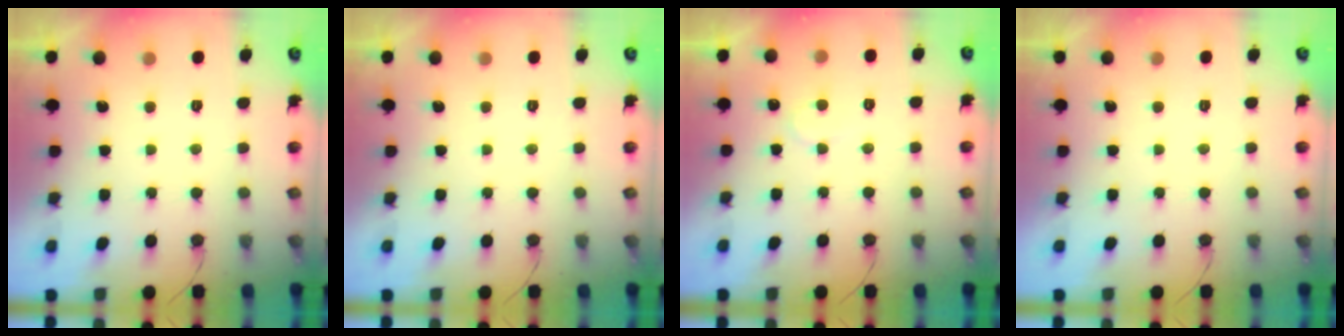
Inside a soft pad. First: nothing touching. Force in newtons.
{"total": 0.0}
{"total": 5.2, "press": 5.1, "slide": 0.4}
{"total": 1.8, "press": 1.8, "slide": 0.0}